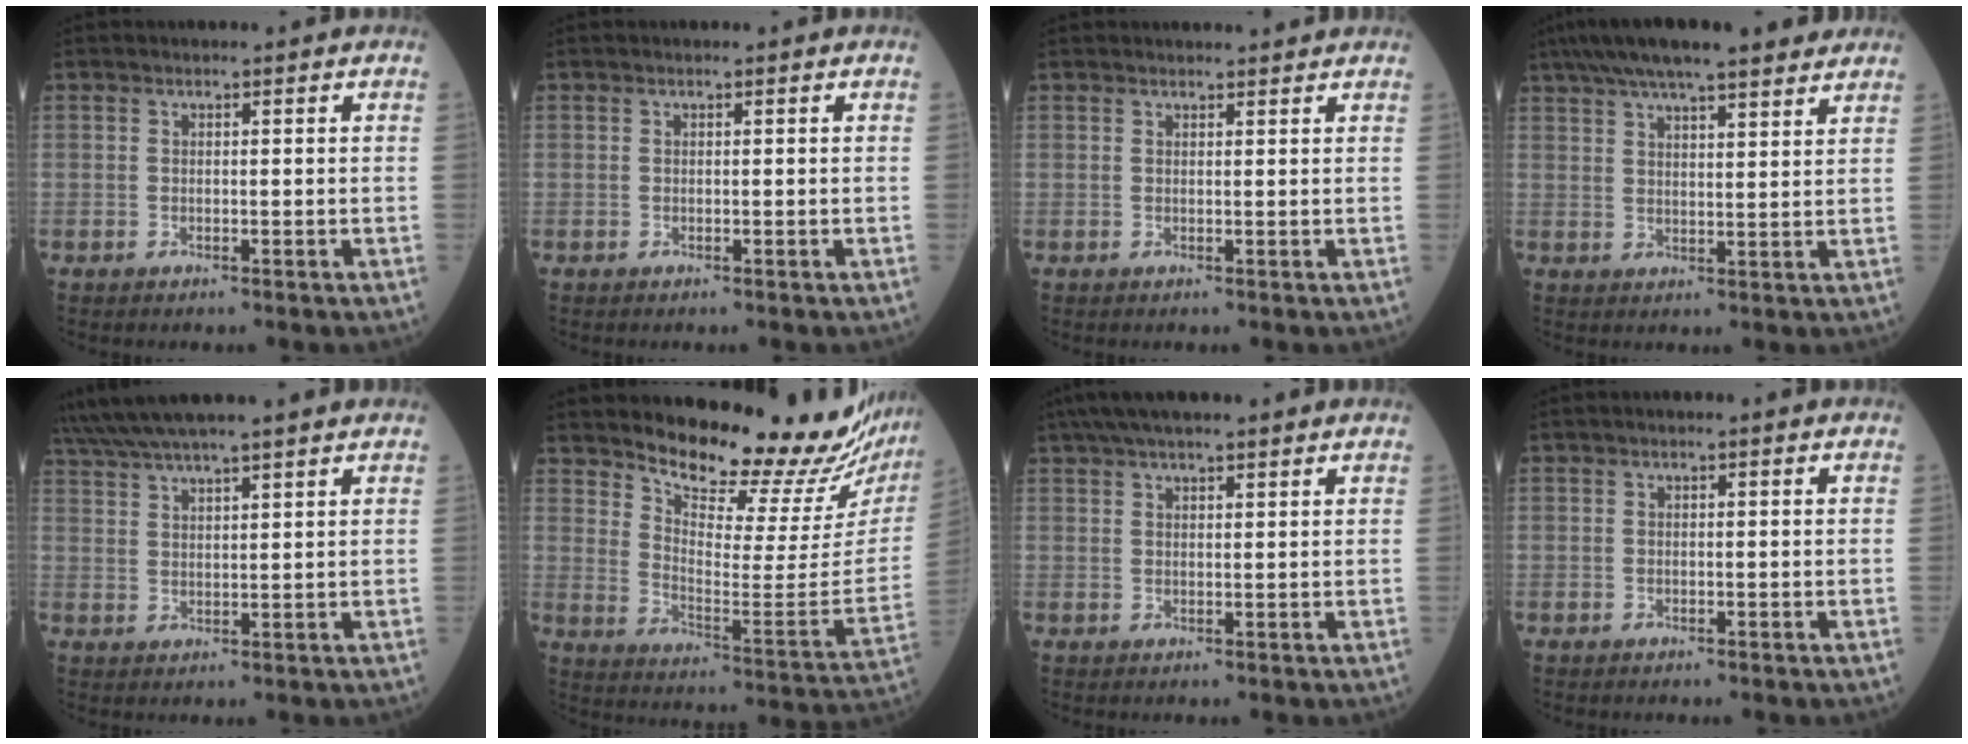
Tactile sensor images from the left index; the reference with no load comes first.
{"total": 0.0}
{"total": 3.9, "force": [3.8, 0.4, 0.8], "torque": [-0.013, 0.019, 0.045]}
{"total": 12.5, "force": [9.8, 1.9, 7.5], "torque": [-0.127, 0.047, 0.146]}
{"total": 13.1, "force": [11.5, 0.5, 6.2], "torque": [-0.122, 0.043, 0.182]}
{"total": 23.4, "force": [21.9, 2.8, 7.9], "torque": [-0.127, -0.114, 0.287]}
{"total": 9.2, "force": [7.3, 1.3, 5.4], "torque": [-0.089, 0.044, 0.110]}
{"total": 0.8, "force": [0.4, 0.1, 0.7], "torque": [-0.016, 0.008, 0.003]}